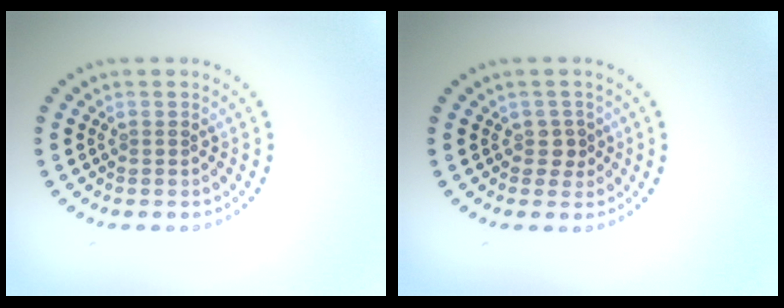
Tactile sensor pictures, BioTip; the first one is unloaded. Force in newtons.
{"total": 1.2, "press": 1.0, "slide": 0.7}